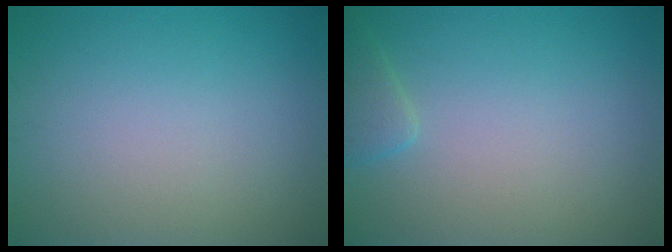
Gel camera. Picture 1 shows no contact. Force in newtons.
{"total": 1.5, "press": 1.5, "slide": 0.1}